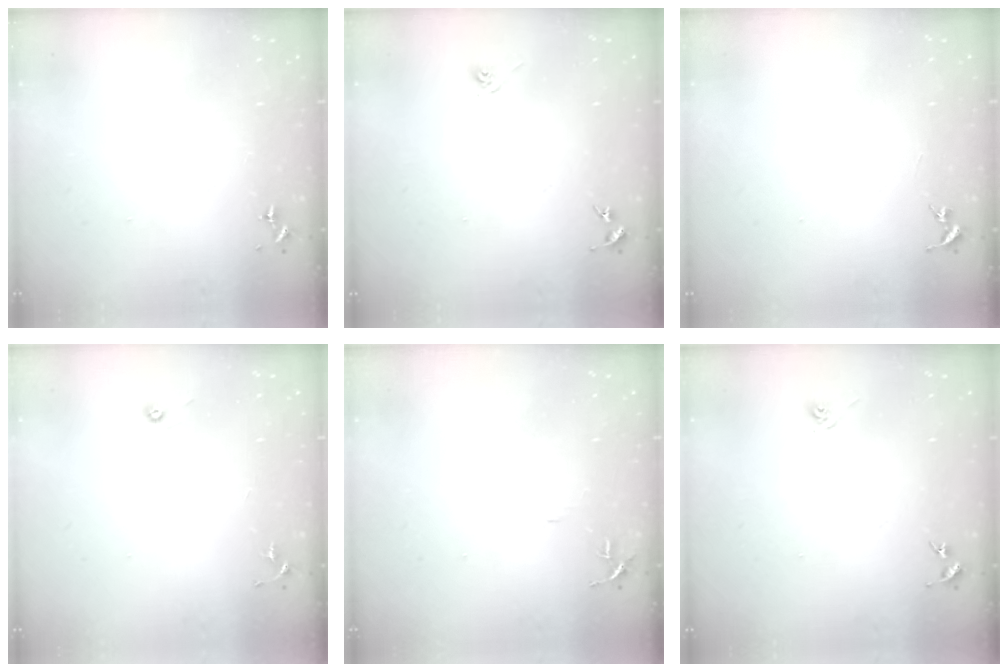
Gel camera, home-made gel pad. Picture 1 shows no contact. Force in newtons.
{"total": 2.9, "press": 2.6, "slide": 1.4}
{"total": 0.0}
{"total": 3.1, "press": 3.0, "slide": 0.8}
{"total": 4.7, "press": 4.7, "slide": 0.5}
{"total": 2.9, "press": 2.6, "slide": 1.4}